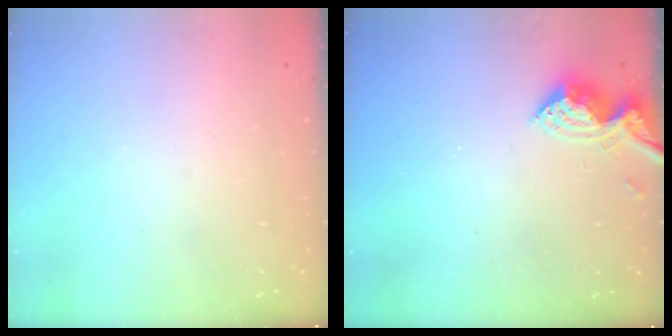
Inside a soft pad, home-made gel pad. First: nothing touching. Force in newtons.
{"total": 9.2, "press": 9.2, "slide": 0.6}